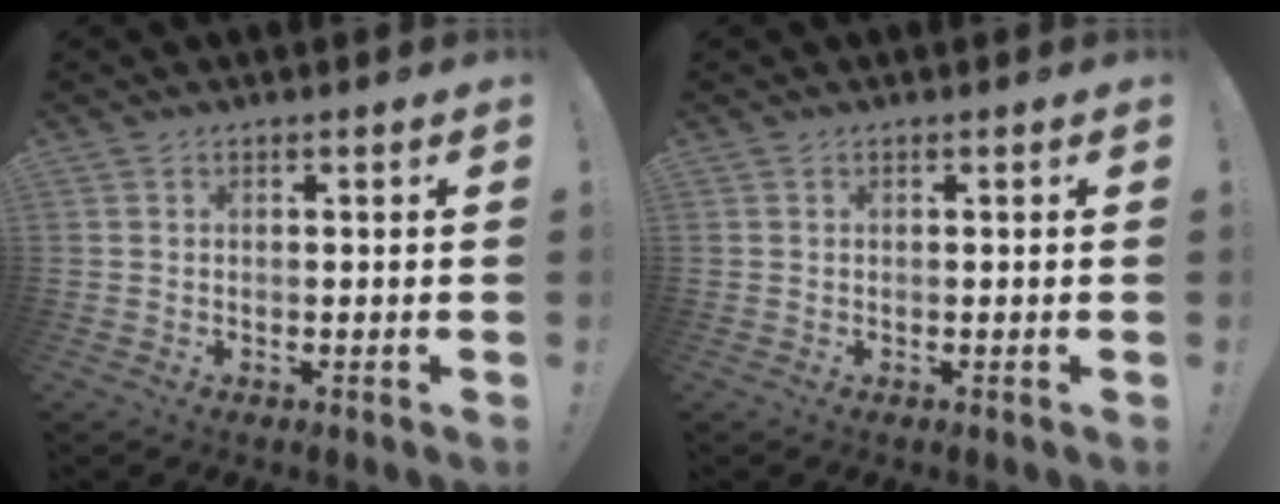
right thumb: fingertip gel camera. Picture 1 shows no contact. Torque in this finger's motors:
{"motor_torque": [-0.05, 0.06, -0.07, 0.04, 0.00]}